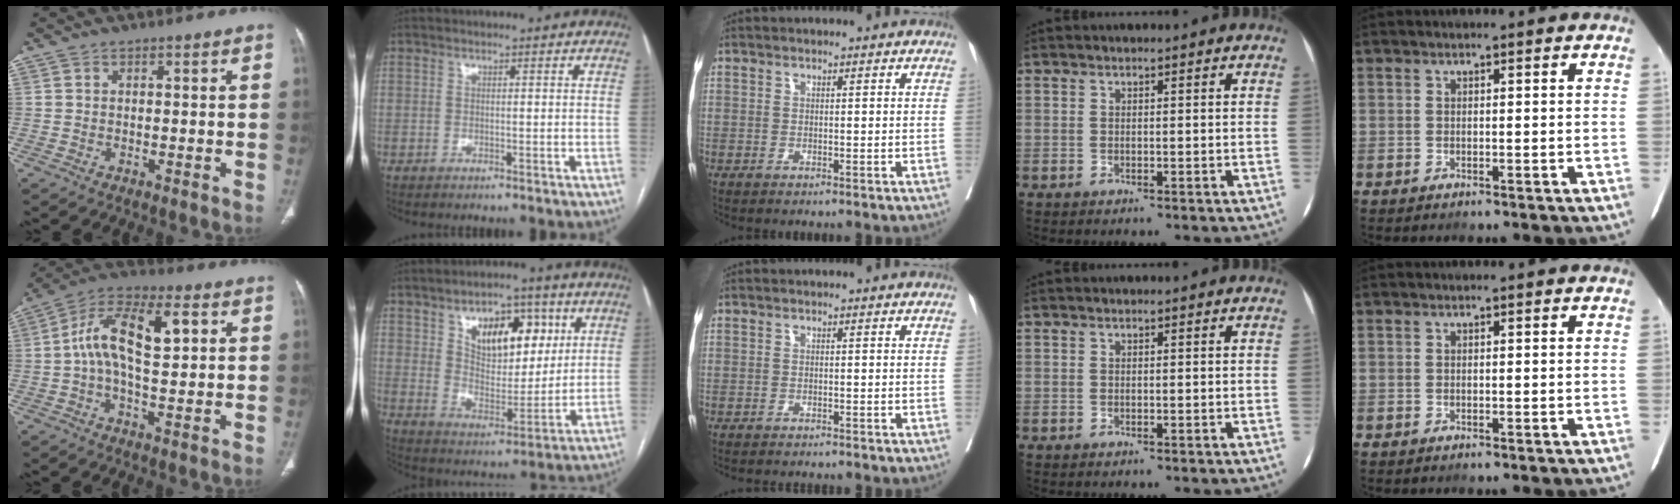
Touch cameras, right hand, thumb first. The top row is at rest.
{"thumb": {"total": 13.5, "force": [1.9, 6.3, 11.8], "torque": [-0.210, 0.030, 0.029]}, "index": {"total": 12.8, "force": [5.3, 6.9, 9.5], "torque": [-0.144, 0.017, 0.093]}, "middle": {"total": 4.7, "force": [-4.3, 0.8, 1.7], "torque": [-0.022, -0.006, -0.056]}}